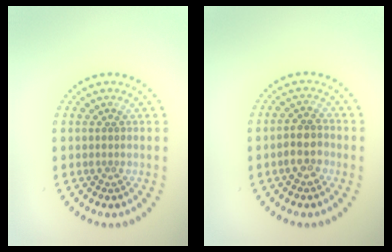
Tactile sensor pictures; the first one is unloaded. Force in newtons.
{"total": 2.5, "press": 2.3, "slide": 0.9}